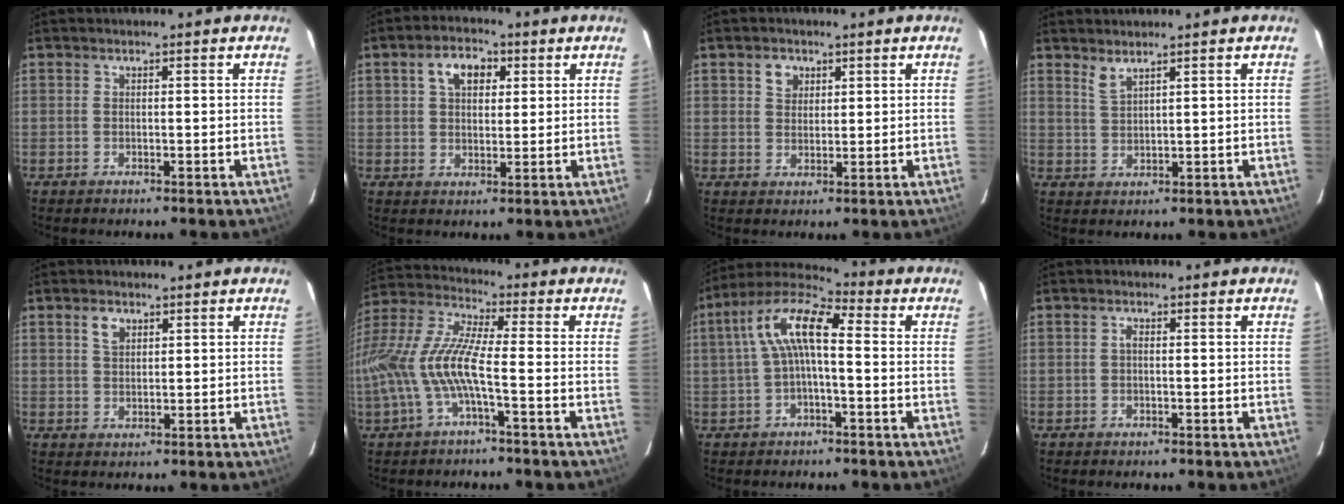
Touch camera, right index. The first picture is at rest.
{"total": 6.6, "force": [2.5, 4.3, 4.4], "torque": [-0.074, 0.024, 0.044]}
{"total": 3.3, "force": [1.6, 2.6, 1.2], "torque": [-0.012, 0.011, 0.031]}
{"total": 2.3, "force": [2.0, 0.2, 1.2], "torque": [-0.024, 0.000, 0.038]}
{"total": 2.9, "force": [1.5, 1.8, 1.6], "torque": [-0.028, 0.007, 0.029]}
{"total": 14.3, "force": [-4.0, 2.8, 13.4], "torque": [-0.282, -0.003, -0.080]}
{"total": 10.7, "force": [0.5, 3.6, 10.0], "torque": [-0.200, 0.029, 0.001]}
{"total": 0.7, "force": [-0.1, 0.3, 0.7], "torque": [-0.013, 0.005, -0.004]}